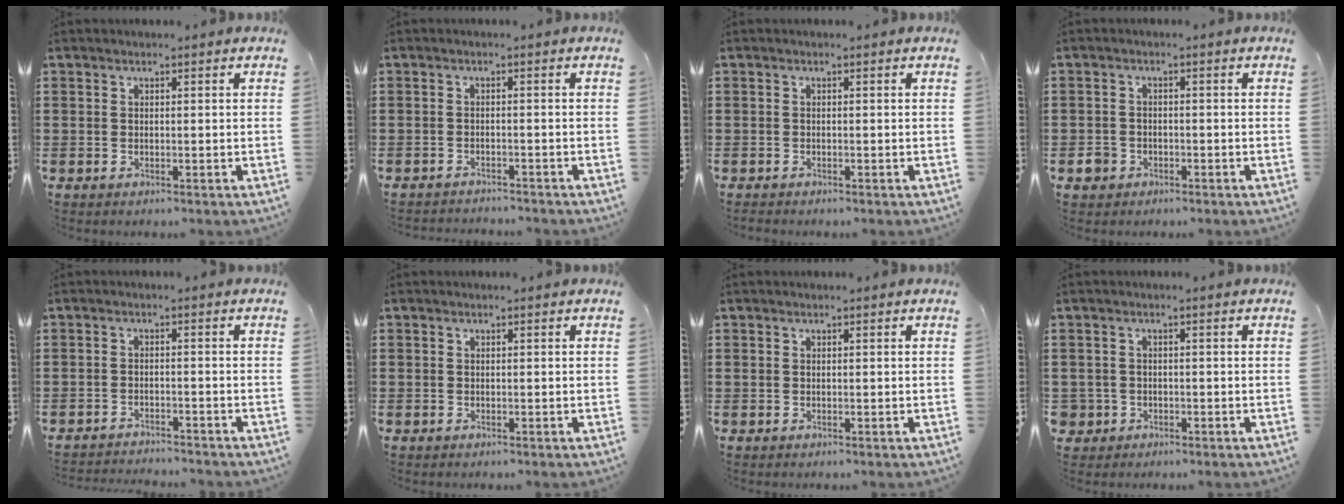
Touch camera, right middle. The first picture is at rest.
{"total": 1.5, "force": [-1.5, 0.2, -0.1], "torque": [-0.002, 0.001, -0.032]}
{"total": 0.6, "force": [-0.5, 0.2, -0.1], "torque": [0.001, -0.002, -0.011]}
{"total": 2.5, "force": [-1.5, 2.0, 0.4], "torque": [-0.019, -0.003, -0.033]}
{"total": 2.3, "force": [-2.3, 0.1, -0.2], "torque": [-0.004, -0.001, -0.049]}
{"total": 0.6, "force": [-0.3, 0.5, -0.2], "torque": [0.004, 0.004, -0.007]}
{"total": 0.0}
{"total": 1.8, "force": [-0.9, 1.6, 0.0], "torque": [-0.005, 0.000, -0.022]}